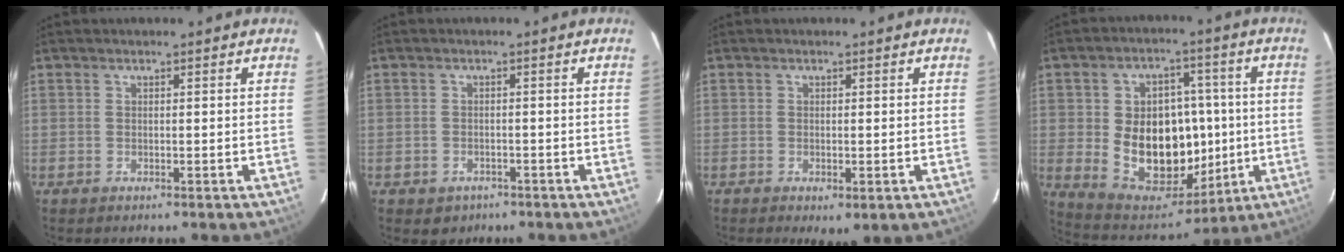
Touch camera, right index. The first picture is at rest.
{"total": 3.0, "force": [-1.6, 2.5, 0.7], "torque": [-0.022, 0.002, -0.017]}
{"total": 2.8, "force": [-0.8, 1.0, 2.5], "torque": [-0.043, -0.011, -0.006]}
{"total": 18.5, "force": [-1.1, 13.9, 12.1], "torque": [-0.241, 0.013, 0.011]}